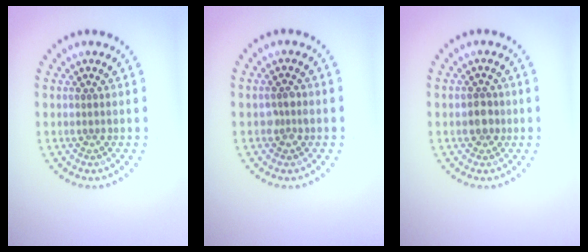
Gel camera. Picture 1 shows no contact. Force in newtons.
{"total": 1.1, "press": 1.1, "slide": 0.2}
{"total": 1.8, "press": 1.7, "slide": 0.7}